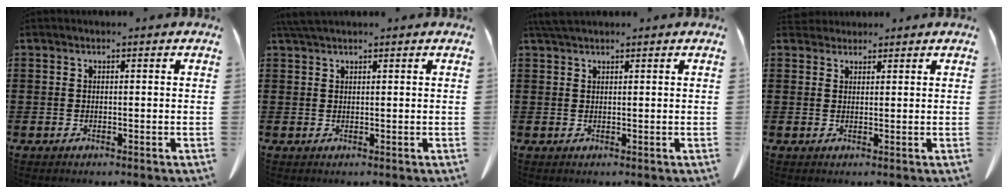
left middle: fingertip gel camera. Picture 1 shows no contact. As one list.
[{"total": 1.9, "force": [1.6, 0.2, 1.1], "torque": [-0.026, -0.001, 0.031]}, {"total": 1.9, "force": [1.6, 0.3, 1.0], "torque": [-0.024, 0.001, 0.031]}, {"total": 1.9, "force": [1.8, 0.7, 0.1], "torque": [-0.008, 0.003, 0.036]}]